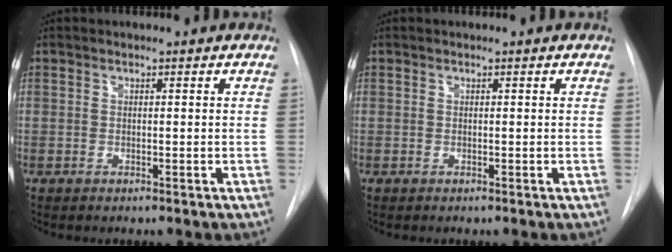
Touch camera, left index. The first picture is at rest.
{"total": 0.0}